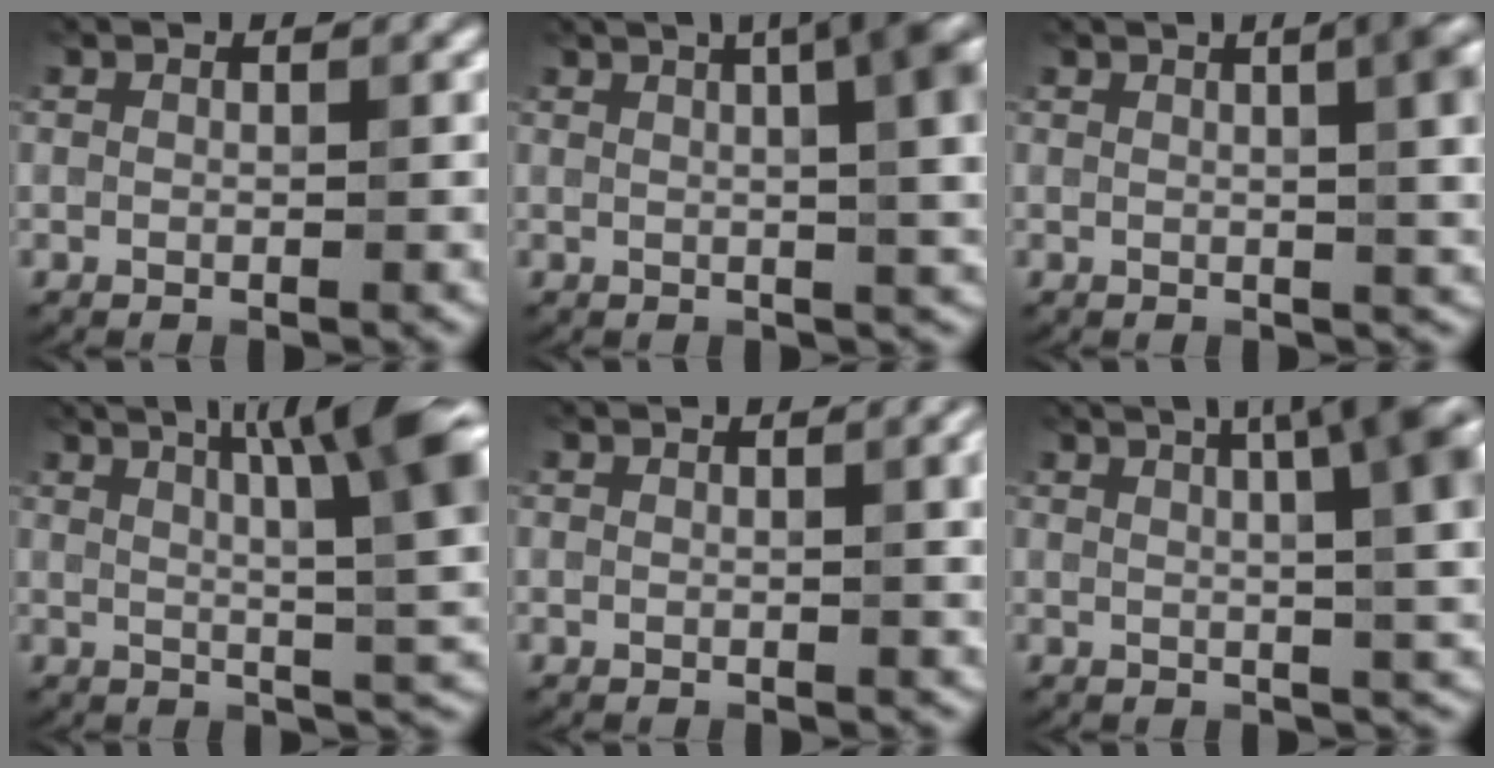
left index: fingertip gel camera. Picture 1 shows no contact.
{"total": 14.7, "force": [4.9, 6.8, 12.1], "torque": [-0.105, 0.073, 0.040]}
{"total": 9.9, "force": [2.6, 4.5, 8.5], "torque": [-0.044, 0.034, 0.024]}
{"total": 11.0, "force": [4.0, 2.1, 10.0], "torque": [-0.124, 0.023, 0.060]}
{"total": 3.0, "force": [0.7, 1.0, 2.7], "torque": [-0.026, 0.006, 0.007]}
{"total": 14.2, "force": [5.4, 5.5, 11.9], "torque": [-0.111, 0.068, 0.049]}